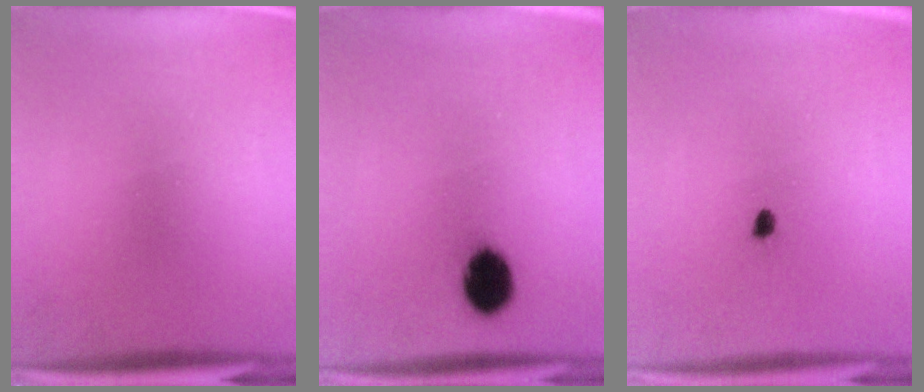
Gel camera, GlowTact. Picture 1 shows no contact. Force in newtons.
{"total": 7.9}
{"total": 1.0}